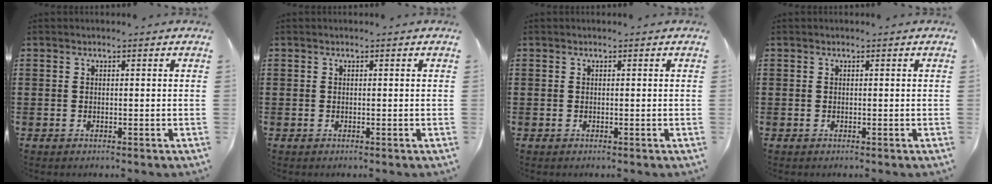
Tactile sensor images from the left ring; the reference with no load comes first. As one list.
[{"total": 0.0}, {"total": 0.0}, {"total": 0.0}]